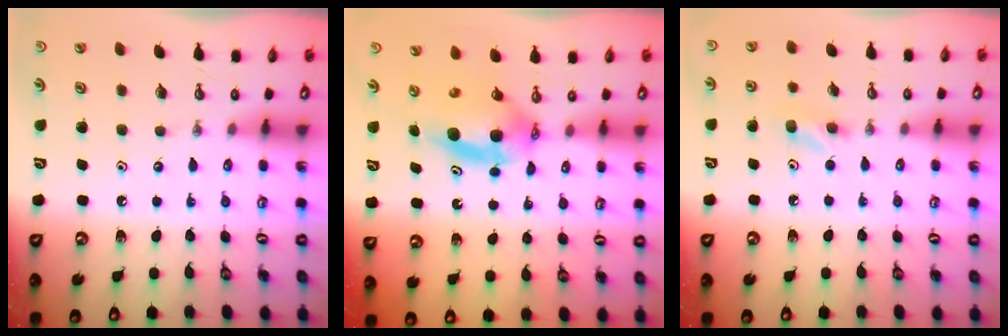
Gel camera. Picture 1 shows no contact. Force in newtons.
{"total": 6.5, "press": 6.0, "slide": 2.5}
{"total": 5.4, "press": 5.4, "slide": 0.5}